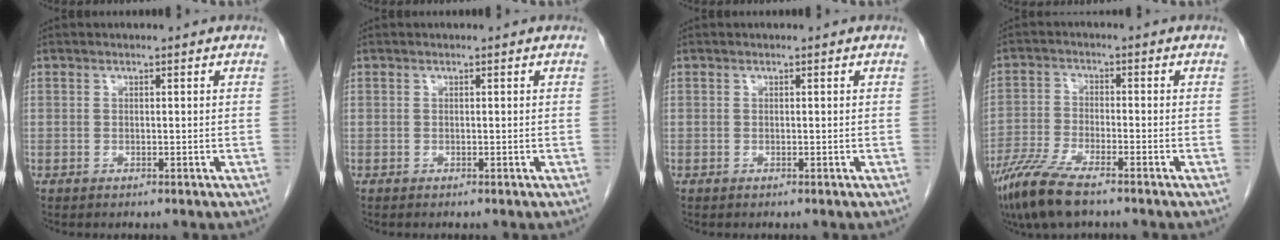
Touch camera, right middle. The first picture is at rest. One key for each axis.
{"total": 0.0}
{"total": 0.0}
{"total": 8.4, "fx": -6.2, "fy": 1.4, "fz": 5.6, "tx": -0.117, "ty": -0.022, "tz": -0.116}